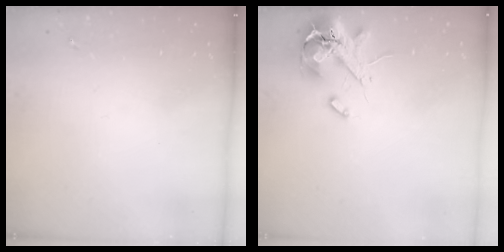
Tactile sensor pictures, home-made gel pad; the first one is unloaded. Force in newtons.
{"total": 12.2, "press": 12.0, "slide": 1.8}